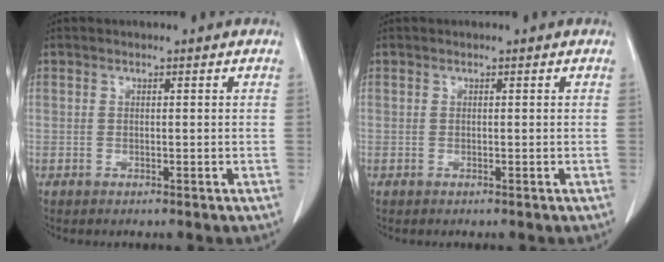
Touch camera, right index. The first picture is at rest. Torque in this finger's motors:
{"motor_torque": [0.00, 0.00, 0.00, 0.00]}